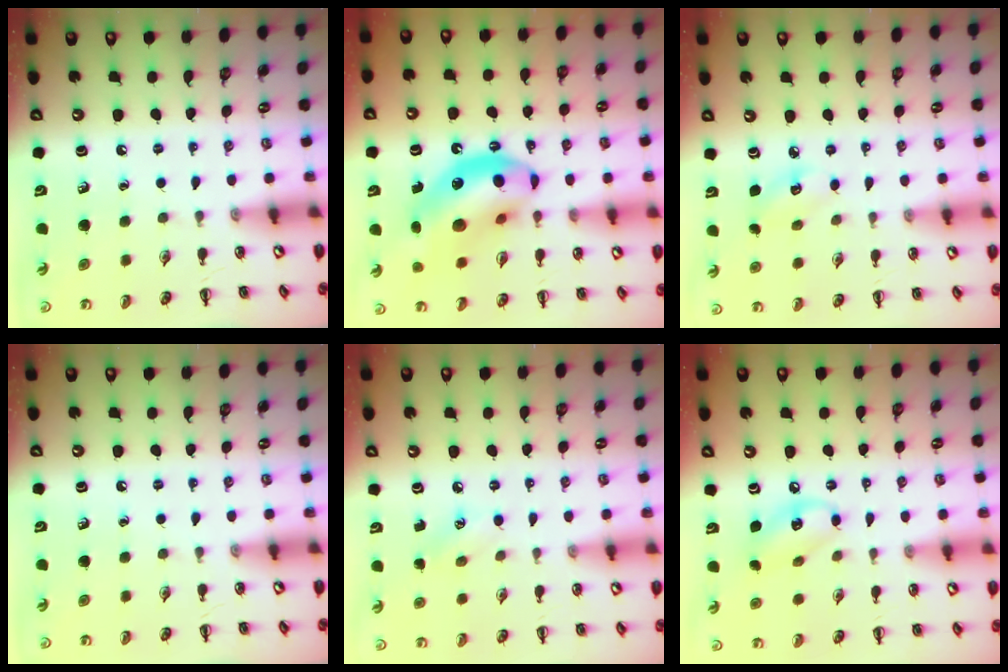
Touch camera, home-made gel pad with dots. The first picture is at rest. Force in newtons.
{"total": 16.9, "press": 16.4, "slide": 4.3}
{"total": 3.7, "press": 3.6, "slide": 0.8}
{"total": 0.0}
{"total": 4.6, "press": 4.4, "slide": 1.3}
{"total": 8.7, "press": 8.6, "slide": 1.3}